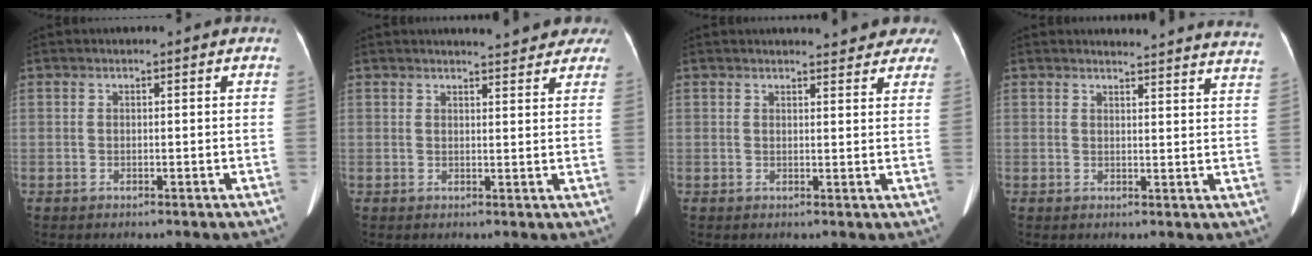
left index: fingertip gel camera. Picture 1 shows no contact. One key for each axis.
{"total": 8.2, "fx": 7.4, "fy": 1.9, "fz": 3.0, "tx": -0.025, "ty": 0.000, "tz": 0.068}
{"total": 9.1, "fx": 8.3, "fy": 2.4, "fz": 2.9, "tx": -0.016, "ty": -0.001, "tz": 0.073}
{"total": 17.6, "fx": 17.4, "fy": 0.8, "fz": 2.7, "tx": -0.015, "ty": -0.079, "tz": 0.171}